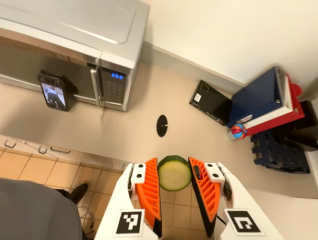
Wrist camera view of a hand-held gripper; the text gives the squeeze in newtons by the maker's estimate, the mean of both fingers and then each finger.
{"total": 9.0, "left": 9.3, "right": 8.8}